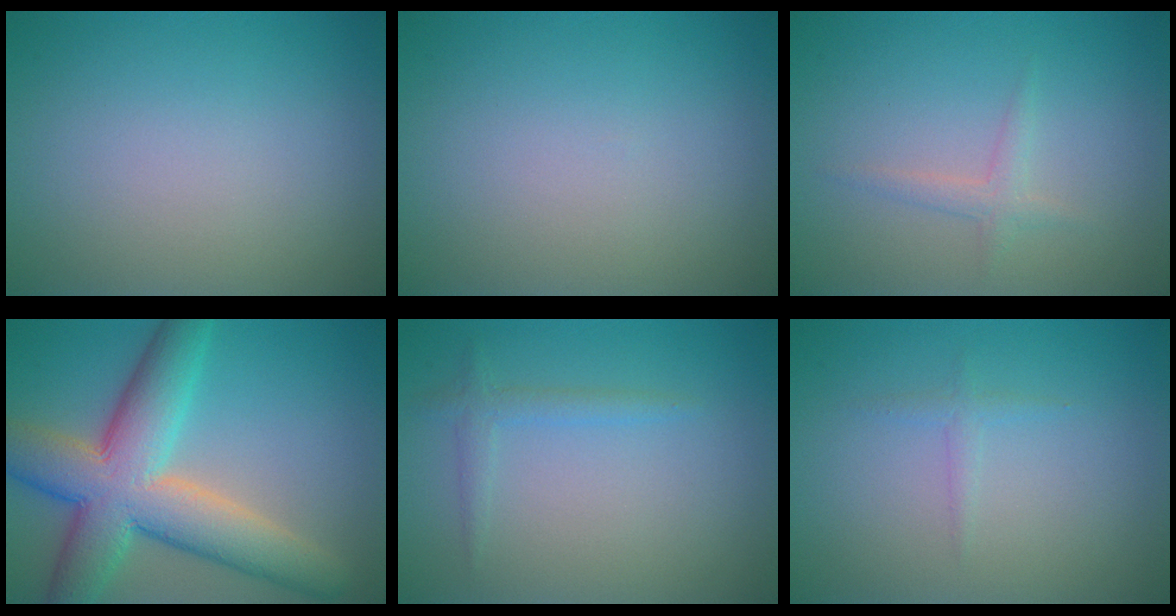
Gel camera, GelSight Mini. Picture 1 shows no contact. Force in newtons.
{"total": 0.0}
{"total": 1.3, "press": 1.3, "slide": 0.0}
{"total": 10.3, "press": 10.3, "slide": 0.4}
{"total": 1.4, "press": 1.4, "slide": 0.1}
{"total": 0.9, "press": 0.9, "slide": 0.0}